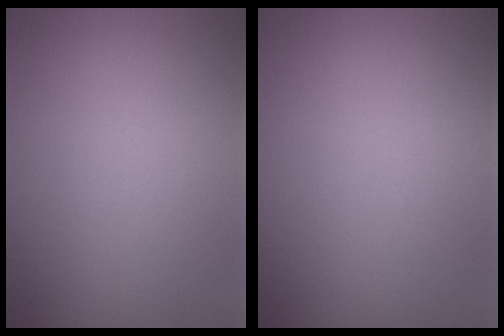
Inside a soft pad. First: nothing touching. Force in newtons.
{"total": 0.0}